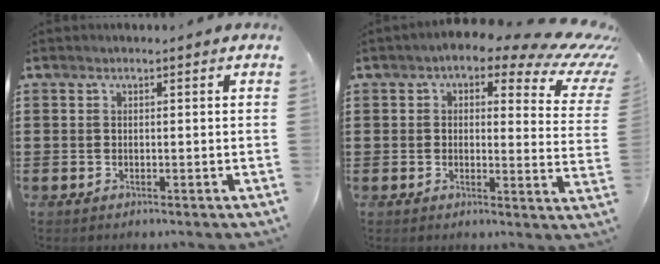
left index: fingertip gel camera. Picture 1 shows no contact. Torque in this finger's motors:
{"motor_torque": [2.14, 0.00, 0.27, -0.10]}